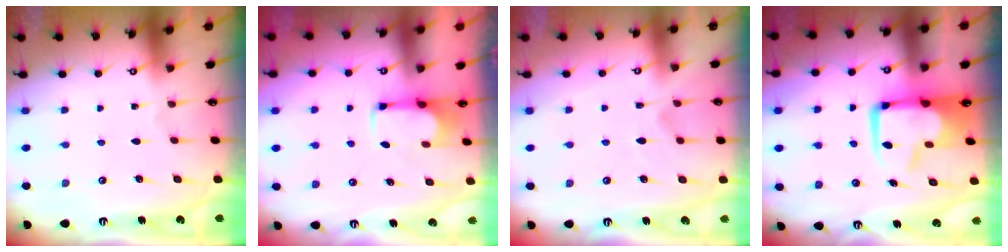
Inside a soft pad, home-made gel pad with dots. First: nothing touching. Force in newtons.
{"total": 2.8, "press": 2.5, "slide": 1.1}
{"total": 1.2, "press": 0.2, "slide": 1.2}
{"total": 10.5, "press": 10.4, "slide": 1.2}